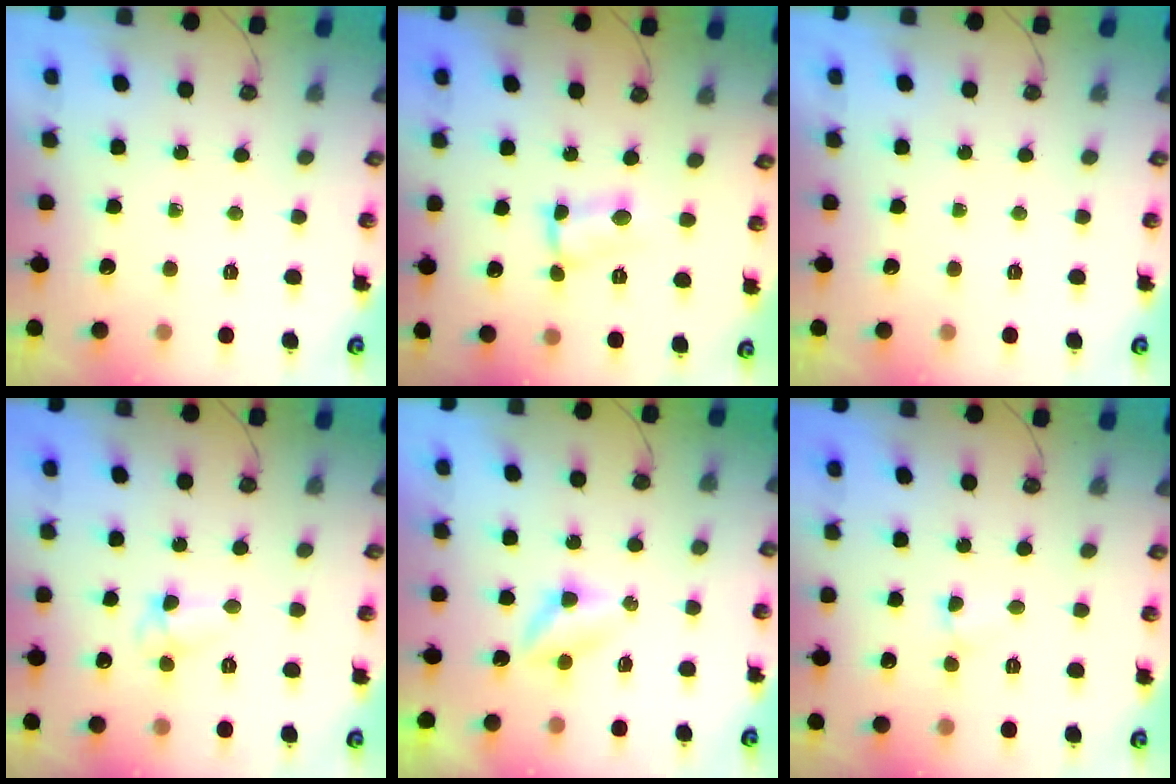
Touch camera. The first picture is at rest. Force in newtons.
{"total": 2.3, "press": 2.3, "slide": 0.1}
{"total": 0.0}
{"total": 6.7, "press": 6.7, "slide": 0.7}
{"total": 3.5, "press": 3.5, "slide": 0.4}
{"total": 2.4, "press": 2.4, "slide": 0.4}